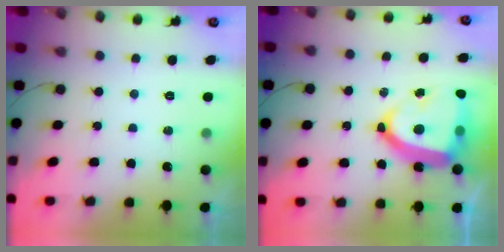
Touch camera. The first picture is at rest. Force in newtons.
{"total": 21.5, "press": 21.5, "slide": 1.7}